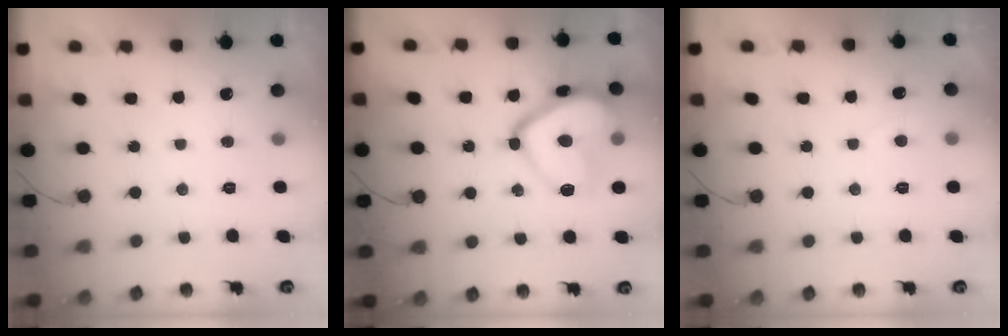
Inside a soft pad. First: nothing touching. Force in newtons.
{"total": 18.9, "press": 18.9, "slide": 1.4}
{"total": 2.3, "press": 2.3, "slide": 0.4}